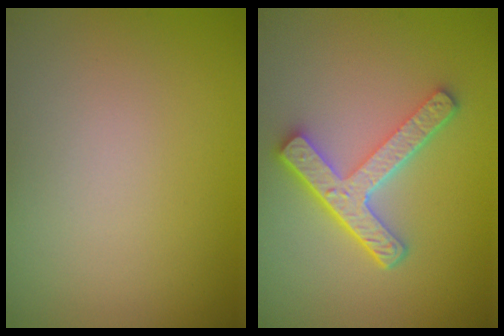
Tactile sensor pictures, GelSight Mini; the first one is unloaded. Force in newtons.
{"total": 4.8, "press": 3.5, "slide": 3.3}